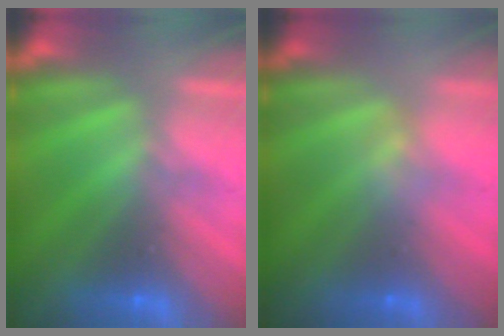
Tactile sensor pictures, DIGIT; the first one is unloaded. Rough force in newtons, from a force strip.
{"total": 2.3}